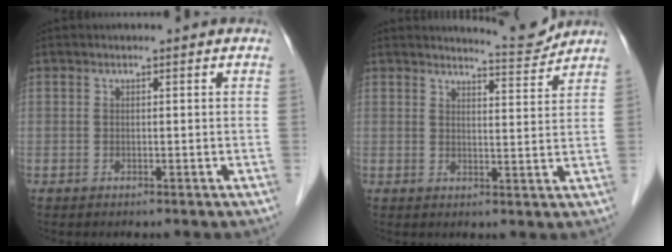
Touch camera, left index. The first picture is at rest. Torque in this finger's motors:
{"motor_torque": [0.23, -0.36, -0.01, 0.00]}